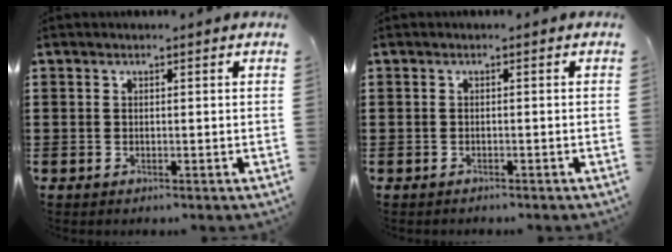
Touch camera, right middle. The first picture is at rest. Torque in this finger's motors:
{"motor_torque": [-1.33, 0.80, 0.05, -0.03]}